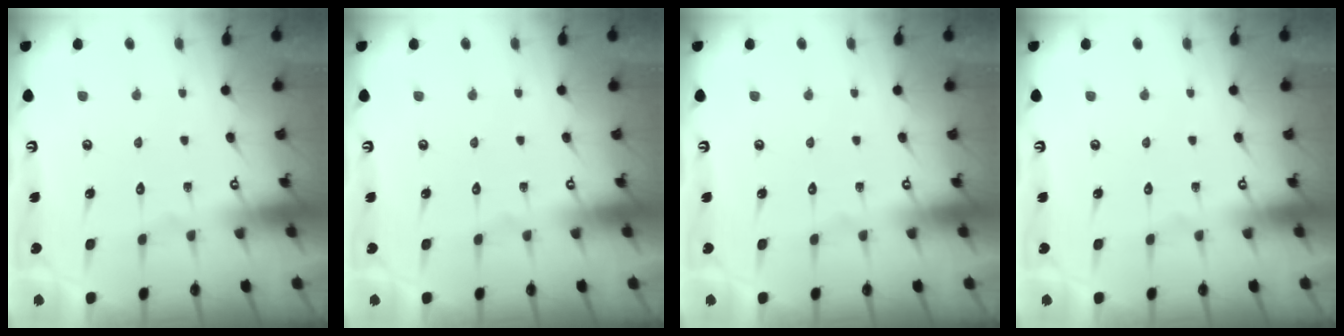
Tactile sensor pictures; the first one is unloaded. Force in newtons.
{"total": 0.0}
{"total": 0.0}
{"total": 0.0}